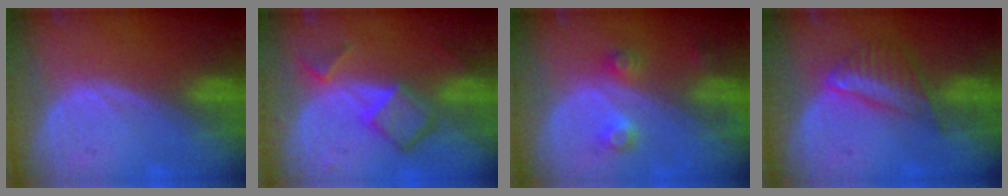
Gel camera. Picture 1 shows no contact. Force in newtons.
{"total": 6.8, "press": 5.9, "slide": 3.5}
{"total": 3.7, "press": 3.4, "slide": 1.3}
{"total": 6.1, "press": 5.4, "slide": 2.9}